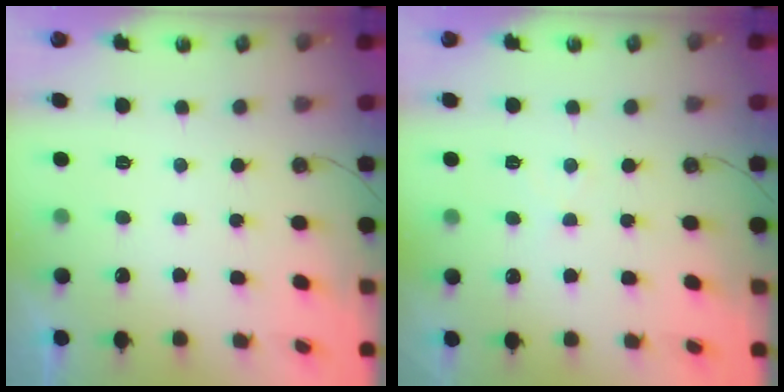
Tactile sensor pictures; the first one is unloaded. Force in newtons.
{"total": 5.0, "press": 5.0, "slide": 0.7}